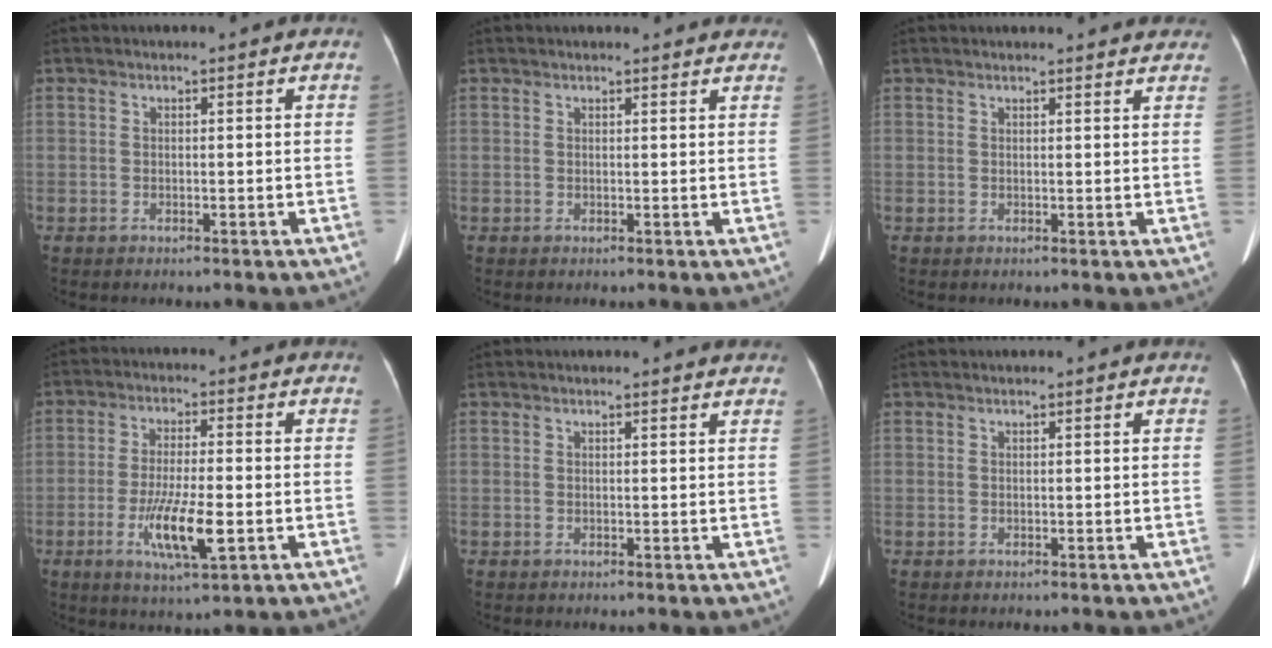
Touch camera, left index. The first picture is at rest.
{"total": 7.3, "force": [6.8, 1.8, 2.0], "torque": [-0.013, 0.018, 0.063]}
{"total": 8.8, "force": [8.3, 1.8, 2.3], "torque": [-0.013, 0.016, 0.079]}
{"total": 8.5, "force": [-2.7, 1.2, 8.0], "torque": [-0.154, -0.018, -0.046]}
{"total": 6.2, "force": [5.9, 0.8, 1.7], "torque": [-0.015, 0.016, 0.055]}
{"total": 0.6, "force": [0.6, 0.0, 0.1], "torque": [-0.005, 0.011, 0.015]}